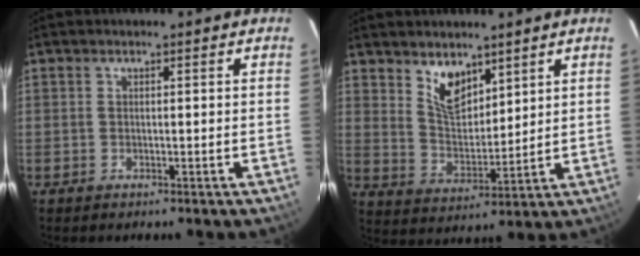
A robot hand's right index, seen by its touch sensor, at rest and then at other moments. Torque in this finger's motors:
{"motor_torque": [0.15, 0.24, 0.13, 0.05]}